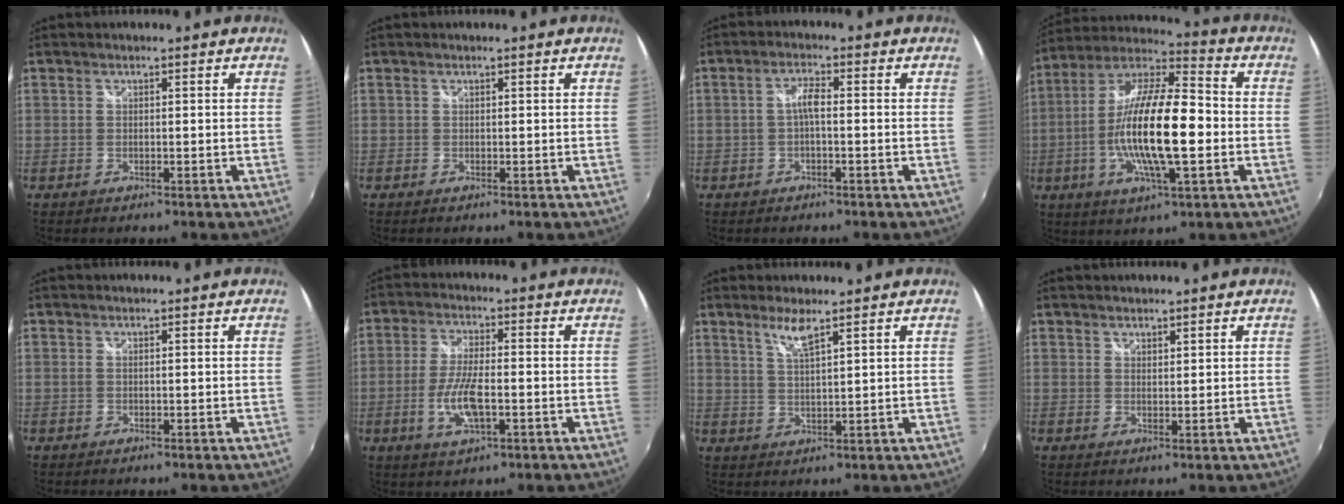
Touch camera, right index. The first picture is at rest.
{"total": 0.0}
{"total": 2.6, "force": [-0.6, 0.5, 2.5], "torque": [-0.051, 0.007, -0.010]}
{"total": 19.0, "force": [-3.1, 4.6, 18.1], "torque": [-0.341, -0.004, -0.064]}
{"total": 0.0}
{"total": 8.2, "force": [-2.4, 2.6, 7.4], "torque": [-0.153, -0.005, -0.045]}
{"total": 4.1, "force": [2.9, 0.2, 2.9], "torque": [-0.058, -0.003, 0.056]}
{"total": 1.4, "force": [1.3, 0.5, 0.2], "torque": [0.000, 0.001, 0.022]}